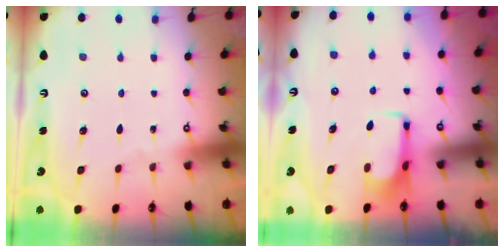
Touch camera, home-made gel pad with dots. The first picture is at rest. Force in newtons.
{"total": 6.2, "press": 6.1, "slide": 0.9}